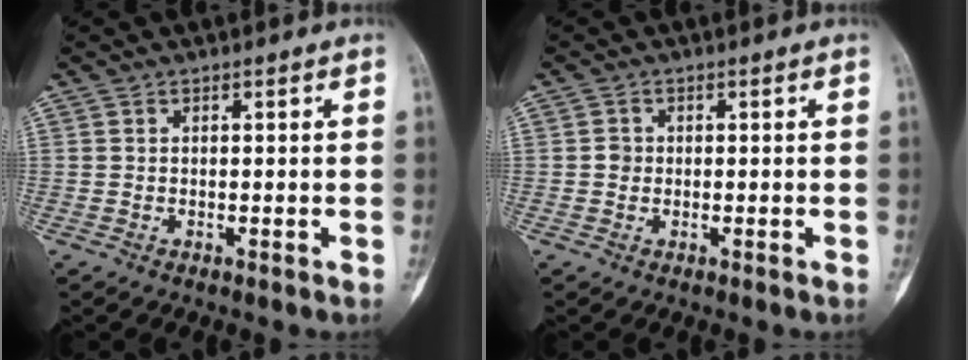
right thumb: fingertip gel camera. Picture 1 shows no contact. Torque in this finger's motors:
{"motor_torque": [0.59, -0.04, 0.11, -0.20, 0.04]}